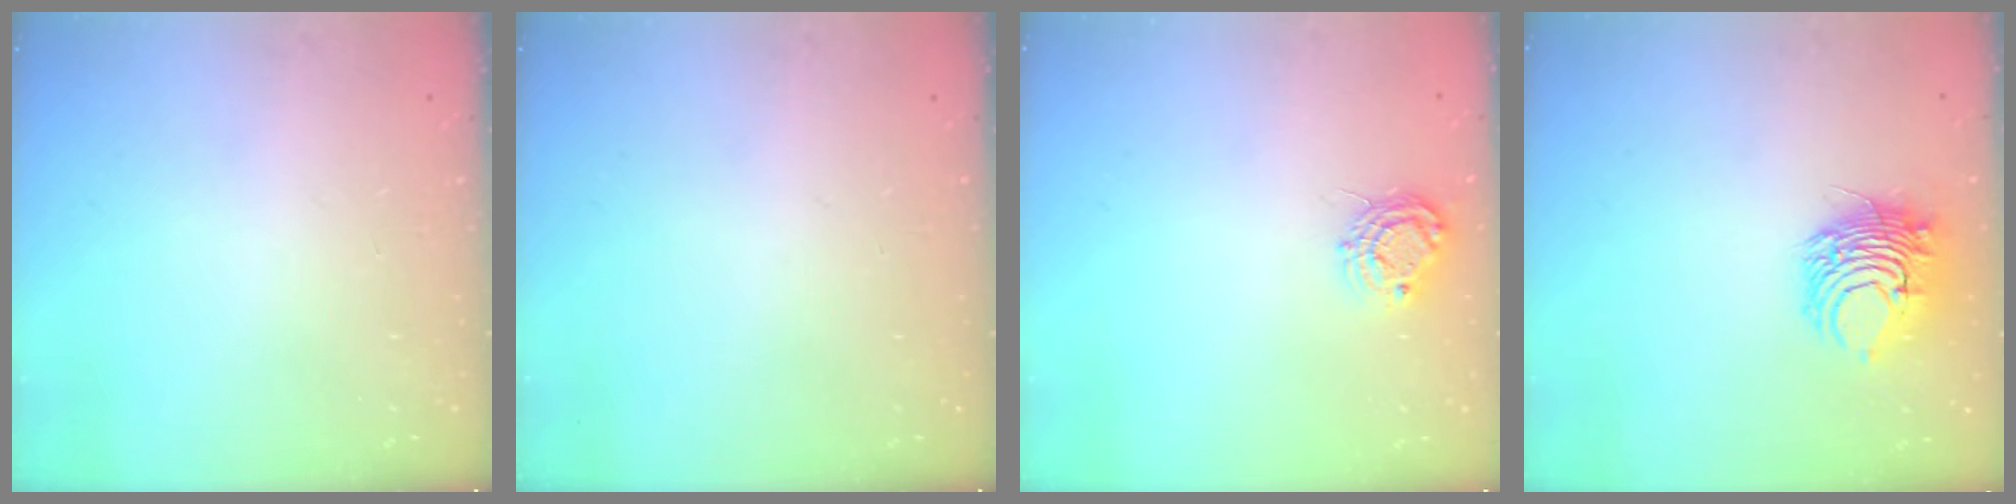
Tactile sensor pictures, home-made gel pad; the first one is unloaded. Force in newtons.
{"total": 0.0}
{"total": 7.5, "press": 7.5, "slide": 0.4}
{"total": 8.5, "press": 8.4, "slide": 0.8}